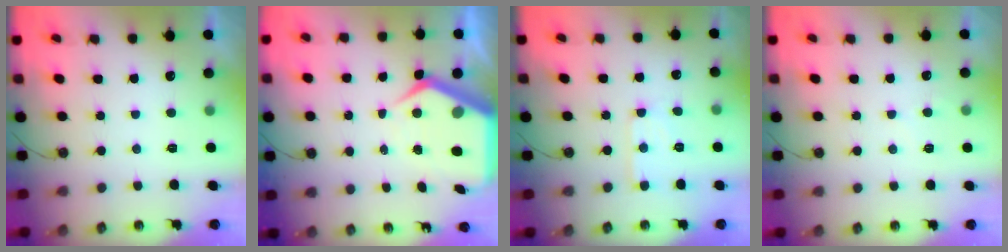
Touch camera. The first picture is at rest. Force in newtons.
{"total": 8.2, "press": 8.2, "slide": 0.6}
{"total": 6.5, "press": 6.5, "slide": 0.5}
{"total": 5.1, "press": 5.0, "slide": 0.7}